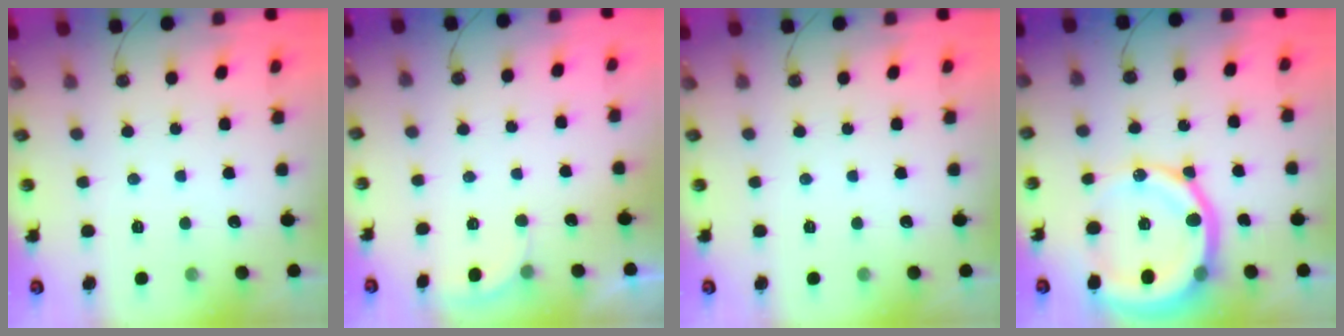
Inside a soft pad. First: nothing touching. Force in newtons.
{"total": 2.1, "press": 2.1, "slide": 0.6}
{"total": 0.0}
{"total": 17.8, "press": 17.7, "slide": 2.1}